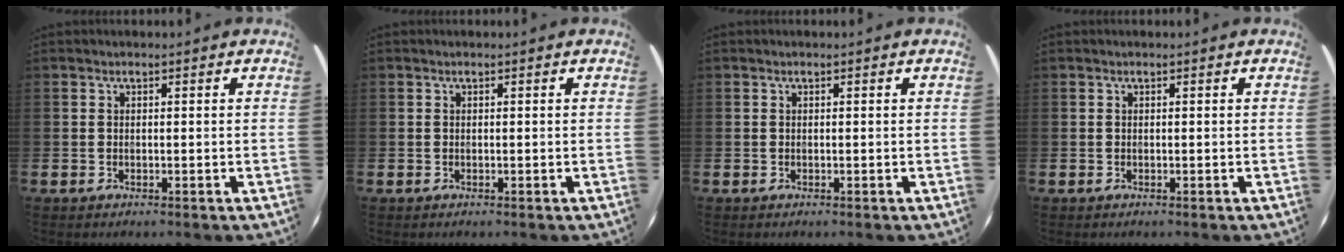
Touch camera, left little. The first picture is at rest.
{"total": 0.0}
{"total": 0.0}
{"total": 0.0}